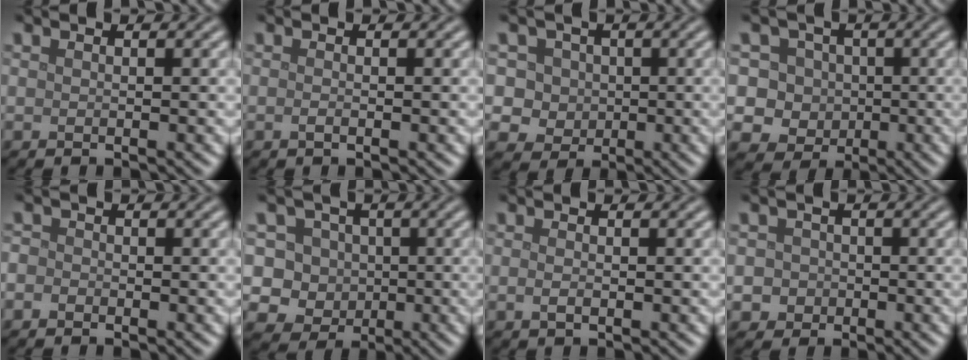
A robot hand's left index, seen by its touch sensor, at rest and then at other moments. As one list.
[{"total": 0.6, "force": [-0.2, 0.2, 0.5], "torque": [-0.012, -0.003, -0.005]}, {"total": 6.1, "force": [1.9, 5.2, 2.5], "torque": [-0.032, 0.022, 0.005]}, {"total": 6.9, "force": [0.9, 6.2, 2.7], "torque": [-0.028, 0.026, -0.014]}, {"total": 1.0, "force": [-0.6, 0.8, 0.3], "torque": [-0.002, -0.001, -0.014]}, {"total": 8.0, "force": [1.3, 7.3, 3.0], "torque": [-0.047, 0.029, -0.007]}, {"total": 1.0, "force": [-0.2, 0.5, 0.8], "torque": [-0.020, -0.004, -0.005]}, {"total": 2.9, "force": [-0.7, 2.7, 0.7], "torque": [0.012, 0.007, -0.026]}]